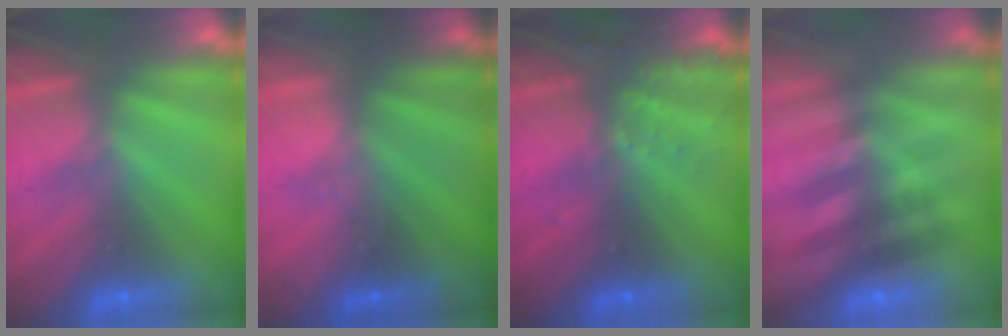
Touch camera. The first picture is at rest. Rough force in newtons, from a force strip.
{"total": 1.5}
{"total": 3.2}
{"total": 2.4}